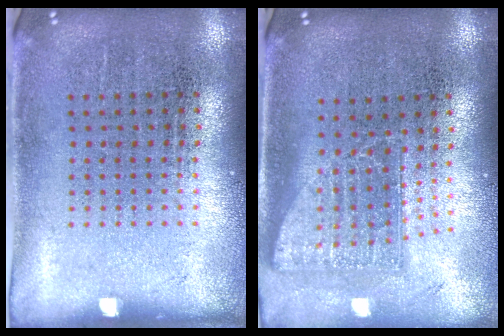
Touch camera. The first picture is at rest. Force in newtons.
{"total": 1.7, "press": 1.3, "slide": 1.1}